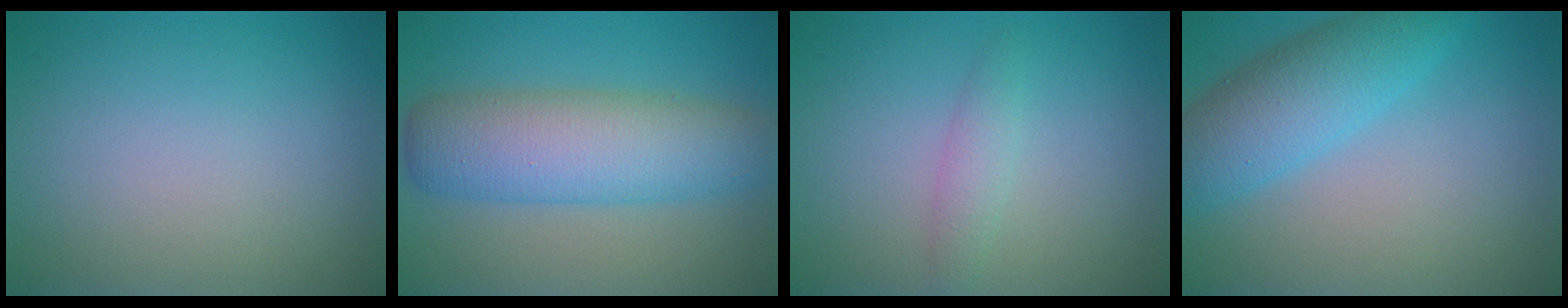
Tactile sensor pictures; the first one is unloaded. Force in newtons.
{"total": 7.6, "press": 7.6, "slide": 0.1}
{"total": 1.5, "press": 1.5, "slide": 0.0}
{"total": 5.9, "press": 5.9, "slide": 0.3}